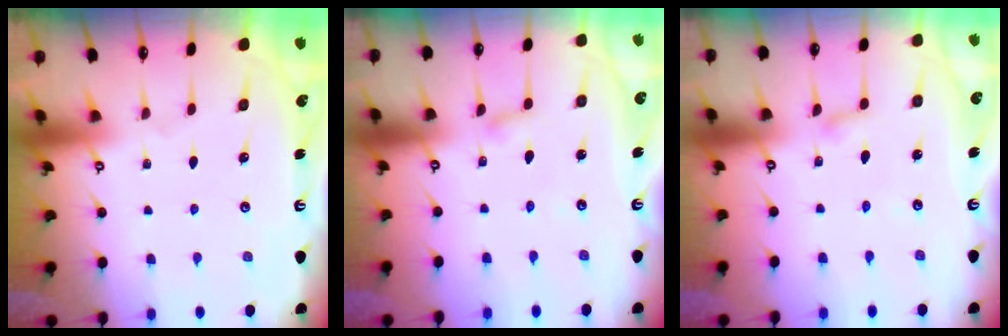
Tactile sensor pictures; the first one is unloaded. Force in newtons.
{"total": 1.8, "press": 1.7, "slide": 0.2}
{"total": 1.8, "press": 1.7, "slide": 0.2}